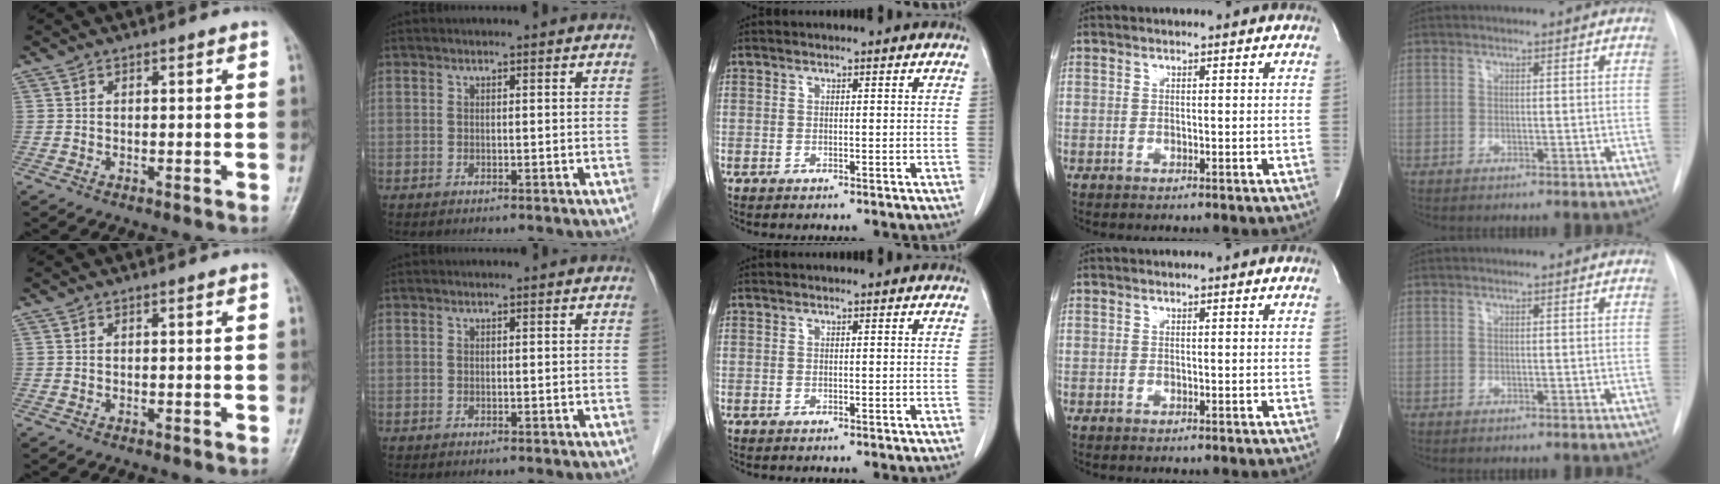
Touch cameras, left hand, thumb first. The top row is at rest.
{}